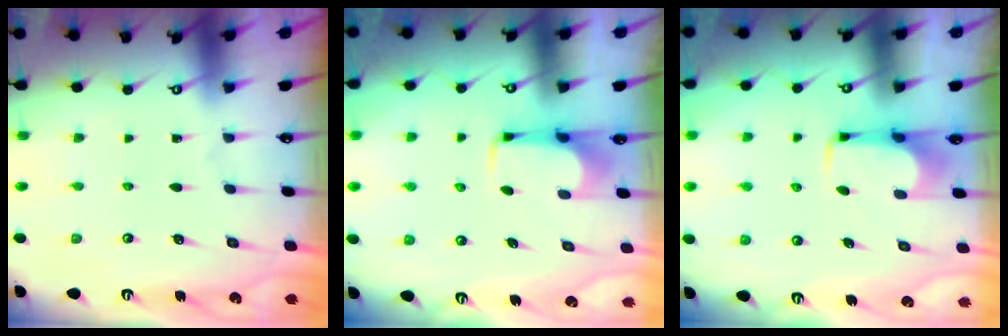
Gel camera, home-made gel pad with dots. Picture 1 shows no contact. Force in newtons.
{"total": 1.7, "press": 1.7, "slide": 0.4}
{"total": 1.6, "press": 1.5, "slide": 0.4}